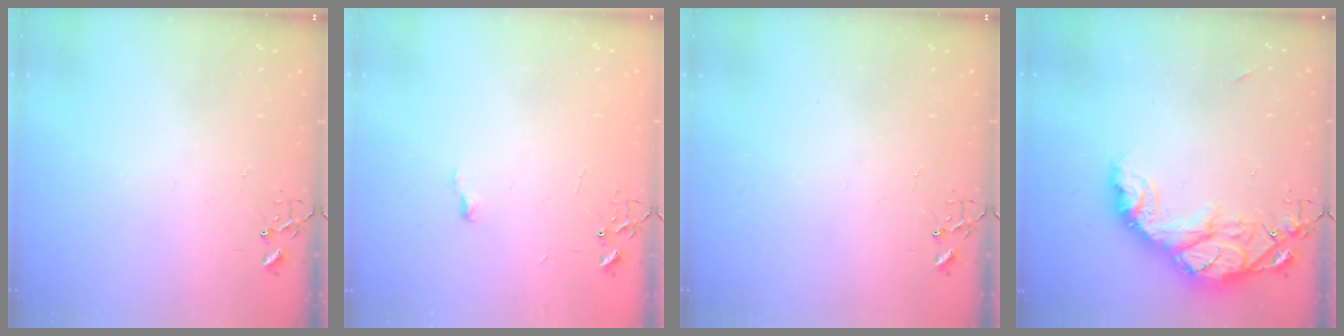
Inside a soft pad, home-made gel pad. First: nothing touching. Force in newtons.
{"total": 3.4, "press": 3.4, "slide": 0.5}
{"total": 0.0}
{"total": 15.7, "press": 15.7, "slide": 1.4}